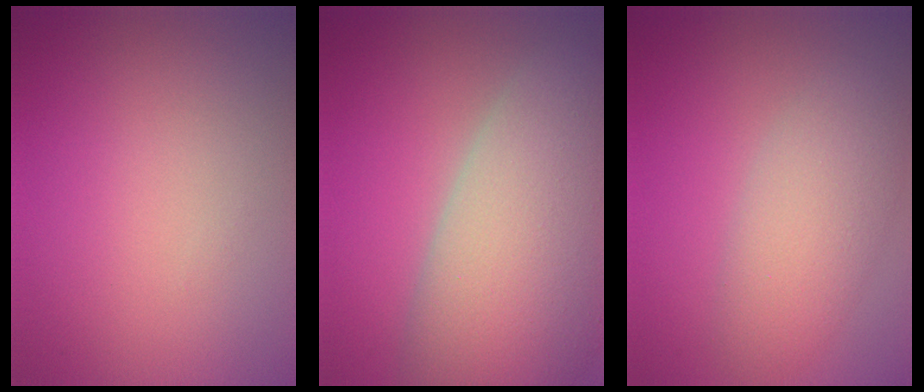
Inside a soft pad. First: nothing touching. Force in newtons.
{"total": 13.8, "press": 13.7, "slide": 1.2}
{"total": 4.2, "press": 4.2, "slide": 0.2}